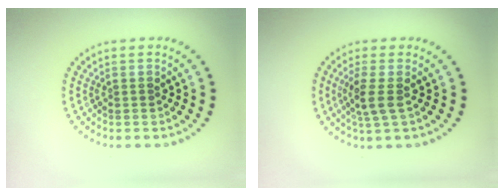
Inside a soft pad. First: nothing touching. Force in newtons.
{"total": 2.4, "press": 2.0, "slide": 1.3}